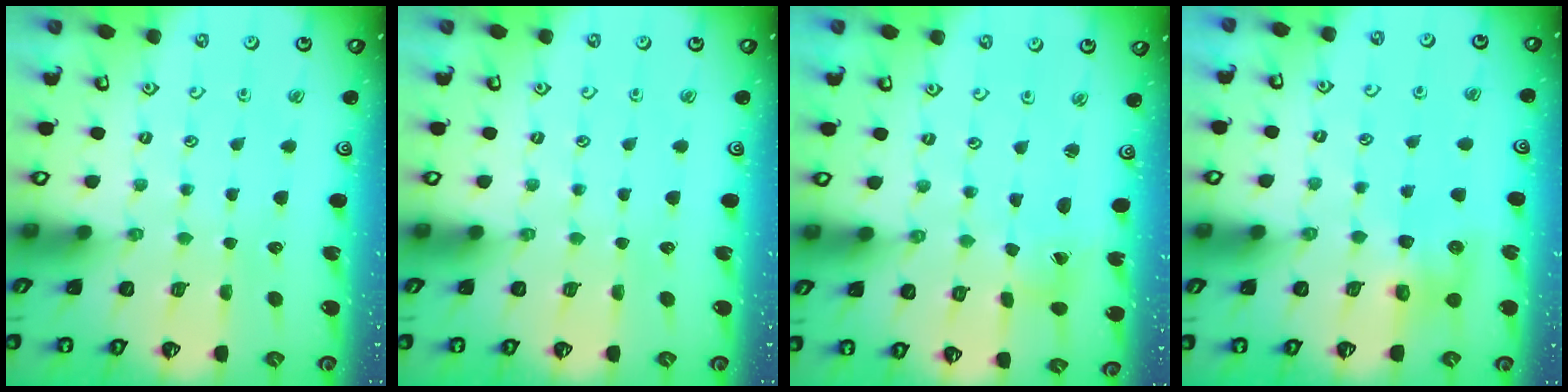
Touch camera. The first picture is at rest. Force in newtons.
{"total": 0.0}
{"total": 1.7, "press": 1.6, "slide": 0.2}
{"total": 7.6, "press": 7.5, "slide": 1.0}